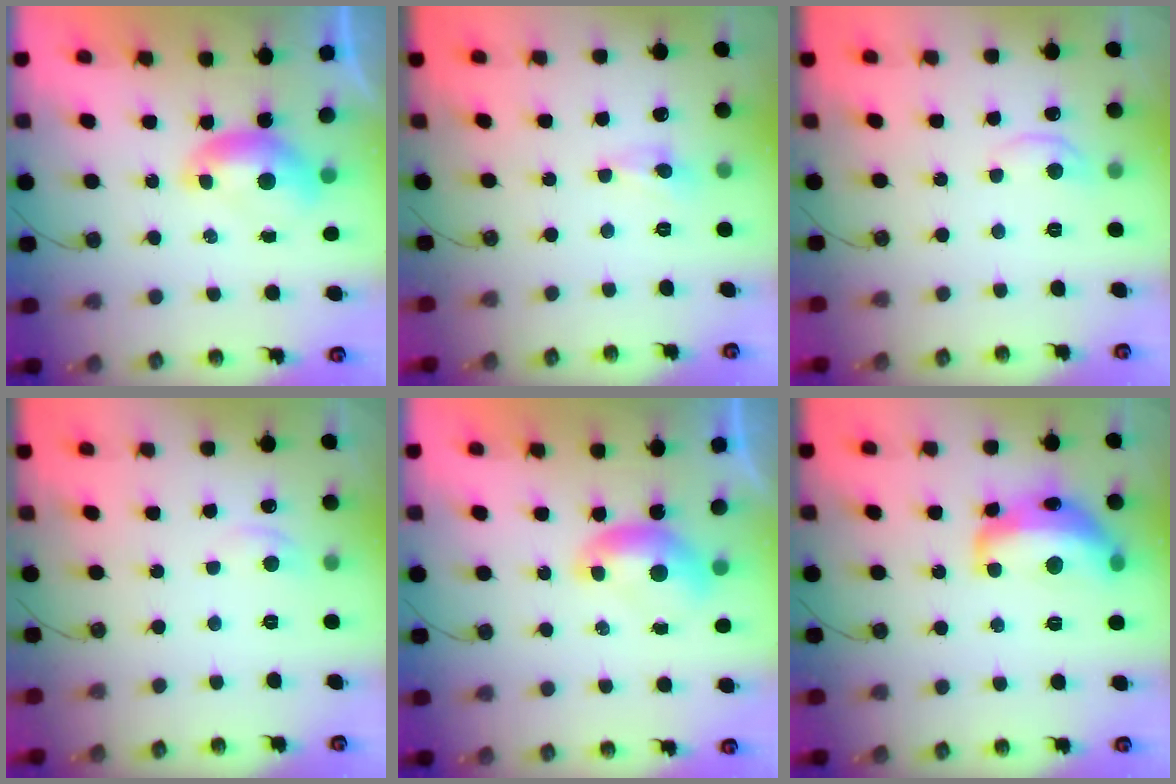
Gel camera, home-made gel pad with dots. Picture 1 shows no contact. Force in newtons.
{"total": 1.4, "press": 1.2, "slide": 0.6}
{"total": 0.8, "press": 0.6, "slide": 0.5}
{"total": 1.0, "press": 0.7, "slide": 0.8}
{"total": 0.0}
{"total": 10.5, "press": 10.5, "slide": 1.0}